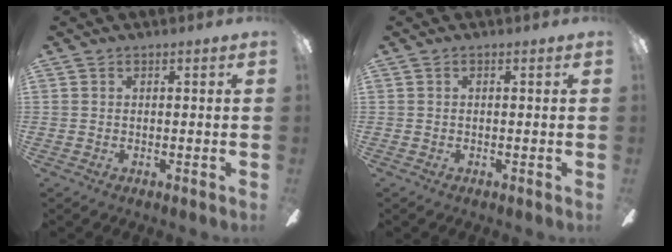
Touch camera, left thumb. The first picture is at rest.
{"total": 0.0}